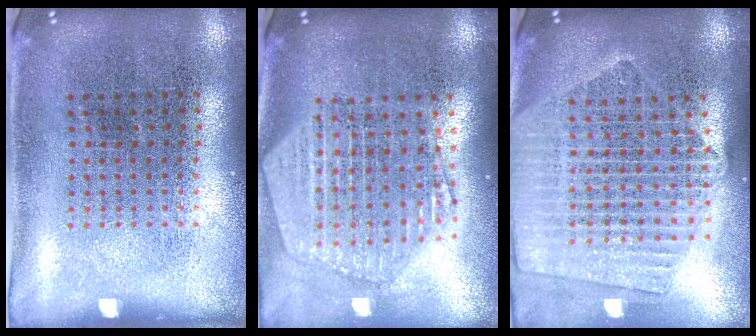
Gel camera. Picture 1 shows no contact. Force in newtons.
{"total": 2.4, "press": 2.1, "slide": 1.3}
{"total": 2.3, "press": 2.0, "slide": 1.1}